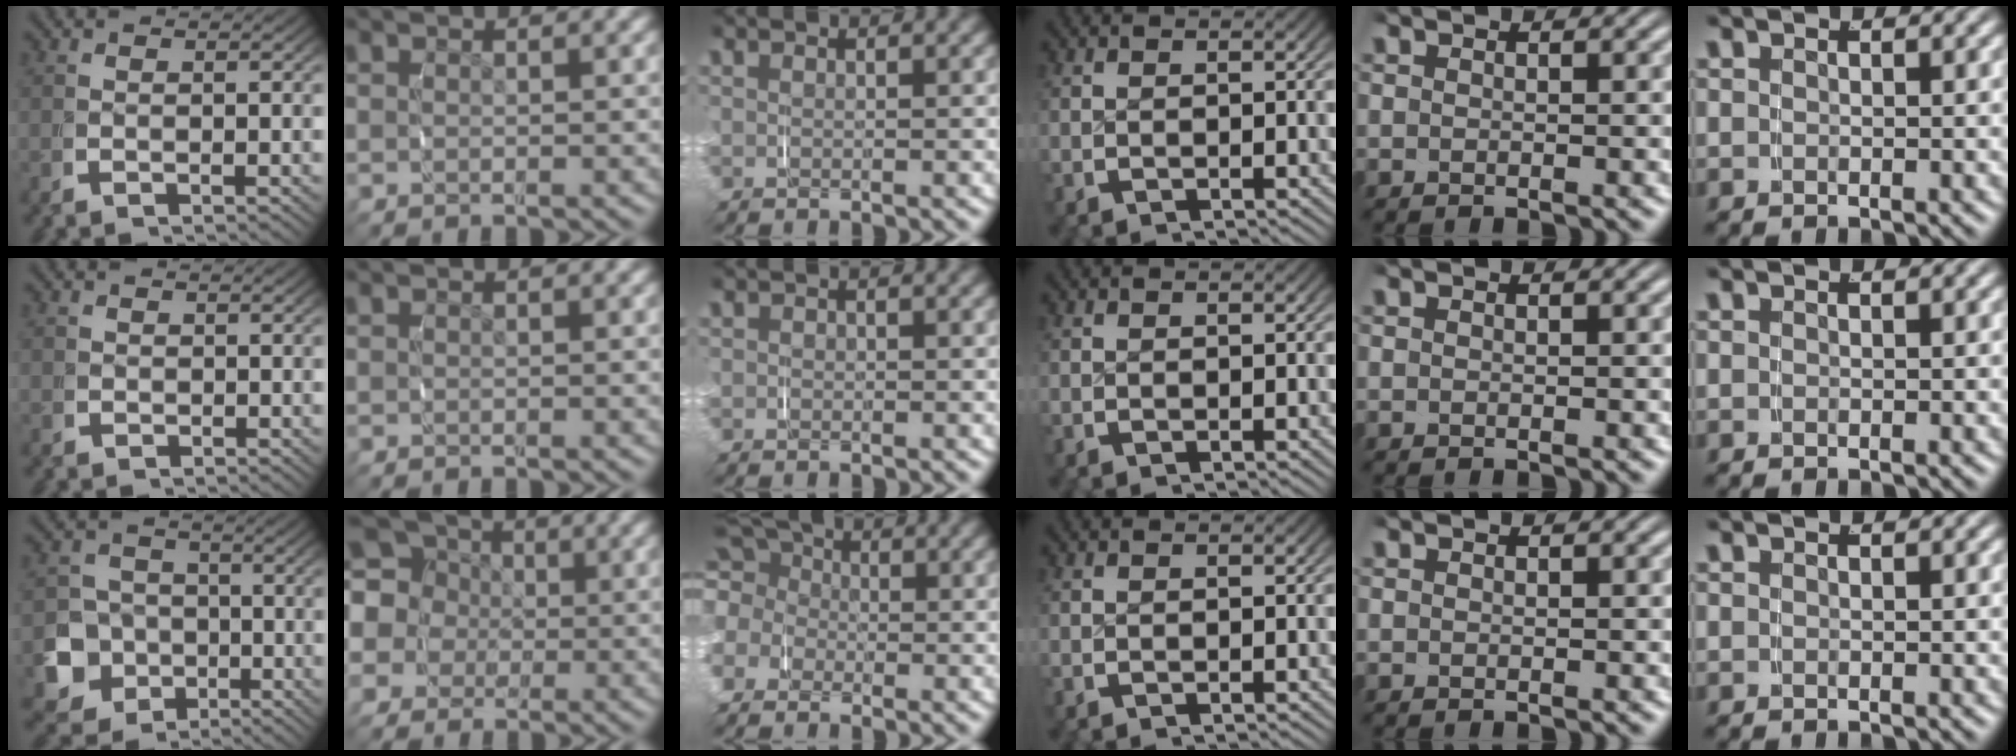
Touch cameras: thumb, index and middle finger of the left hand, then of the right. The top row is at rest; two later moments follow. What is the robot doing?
{"motion": "grasp_and_lifting", "object": "knife"}